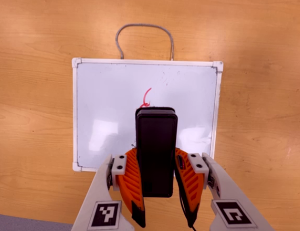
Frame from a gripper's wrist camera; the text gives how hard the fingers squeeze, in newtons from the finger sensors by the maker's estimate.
{"total": 9.5, "left": 7.3, "right": 11.8}